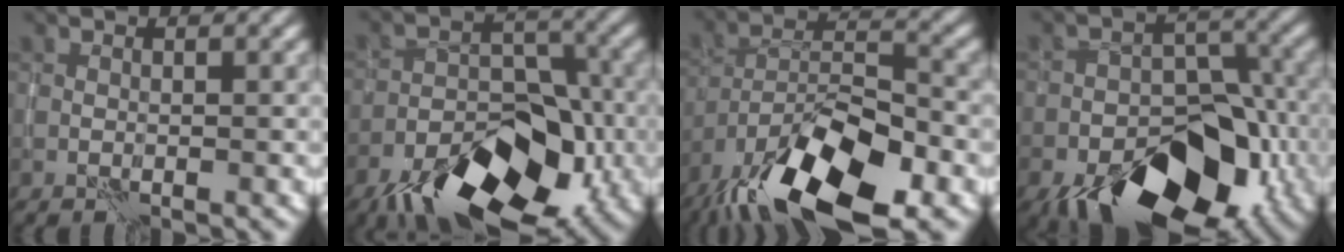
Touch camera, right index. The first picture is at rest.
{"total": 11.8, "force": [-7.4, 5.5, 7.4], "torque": [-0.125, -0.002, -0.127]}
{"total": 14.5, "force": [-10.1, 4.8, 9.3], "torque": [-0.180, -0.004, -0.177]}
{"total": 12.8, "force": [-7.6, 6.7, 7.7], "torque": [-0.119, -0.012, -0.120]}